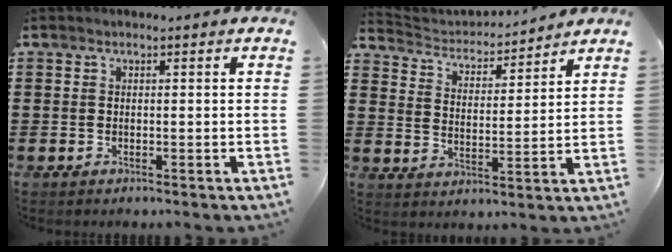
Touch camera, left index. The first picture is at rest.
{"total": 3.0, "force": [3.0, 0.6, -0.1], "torque": [-0.022, -0.027, 0.044]}